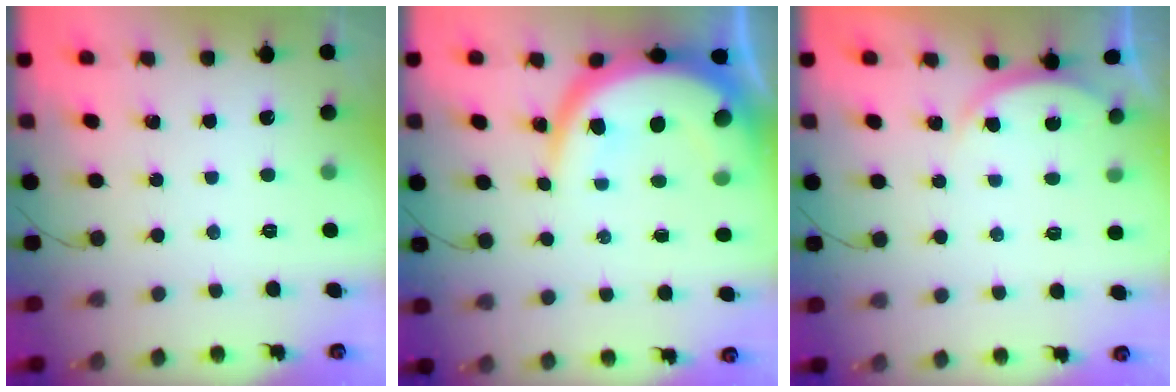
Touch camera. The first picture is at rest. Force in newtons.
{"total": 15.1, "press": 15.0, "slide": 1.6}
{"total": 2.4, "press": 2.4, "slide": 0.3}